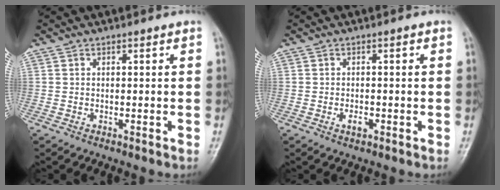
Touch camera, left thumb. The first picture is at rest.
{"total": 1.9, "force": [-0.7, 1.0, 1.5], "torque": [-0.023, 0.003, -0.013]}